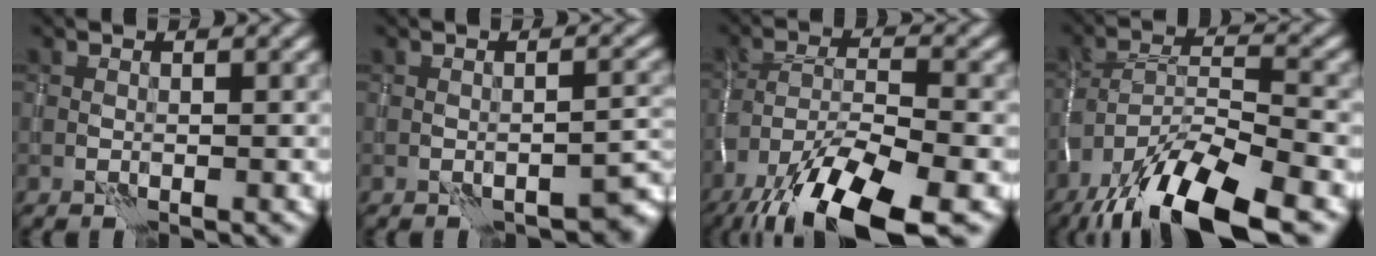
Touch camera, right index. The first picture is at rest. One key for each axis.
{"total": 3.5, "fx": -2.6, "fy": 1.1, "fz": 2.0, "tx": -0.021, "ty": 0.001, "tz": -0.031}
{"total": 13.2, "fx": -8.9, "fy": 3.9, "fz": 9.0, "tx": -0.183, "ty": -0.010, "tz": -0.157}
{"total": 13.1, "fx": -9.3, "fy": 3.6, "fz": 8.6, "tx": -0.172, "ty": -0.003, "tz": -0.165}